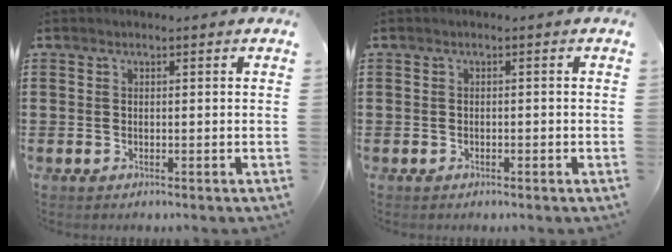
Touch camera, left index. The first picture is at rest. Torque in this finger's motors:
{"motor_torque": [0.00, 0.02, -0.05, 0.00]}